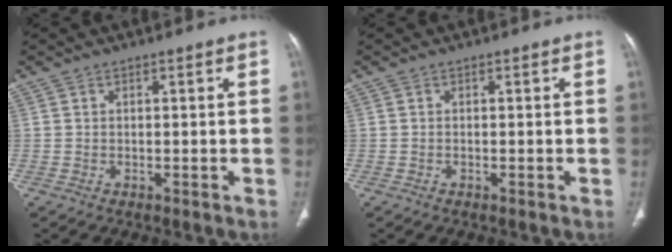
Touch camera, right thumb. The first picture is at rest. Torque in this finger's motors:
{"motor_torque": [-0.35, 0.51, -0.10, -0.17, -0.01]}